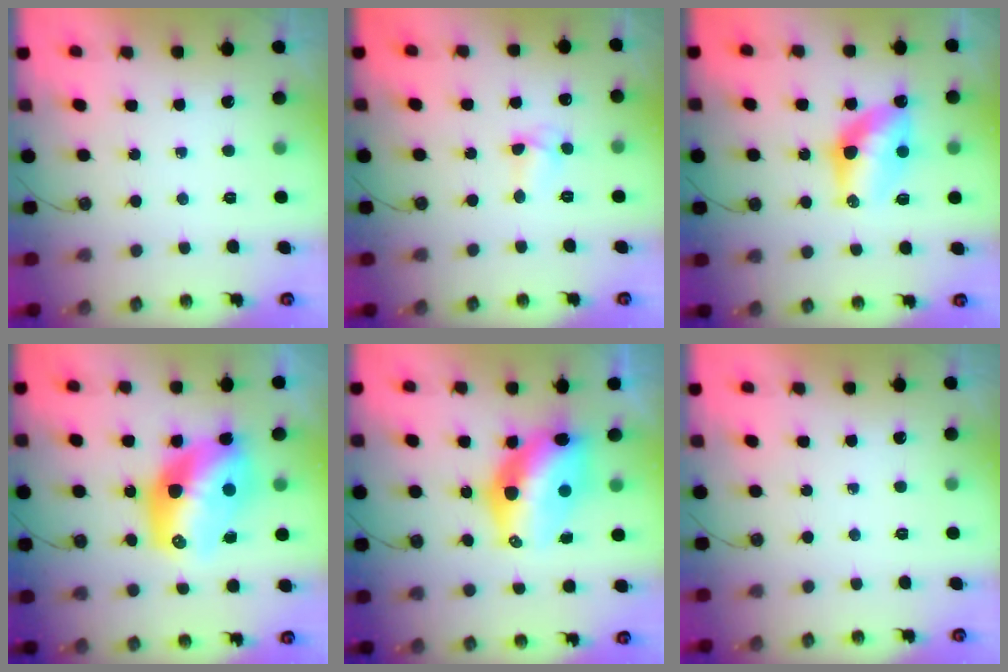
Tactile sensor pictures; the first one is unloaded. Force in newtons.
{"total": 4.9, "press": 4.8, "slide": 0.5}
{"total": 10.8, "press": 10.8, "slide": 0.8}
{"total": 18.0, "press": 17.5, "slide": 4.3}
{"total": 13.7, "press": 13.7, "slide": 1.0}
{"total": 0.0}